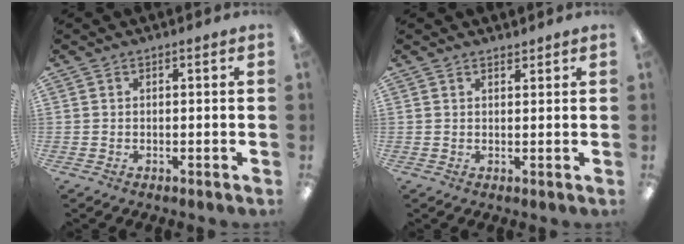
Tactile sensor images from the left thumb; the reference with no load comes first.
{"total": 1.4, "force": [1.3, 0.5, 0.2], "torque": [-0.004, -0.002, 0.025]}